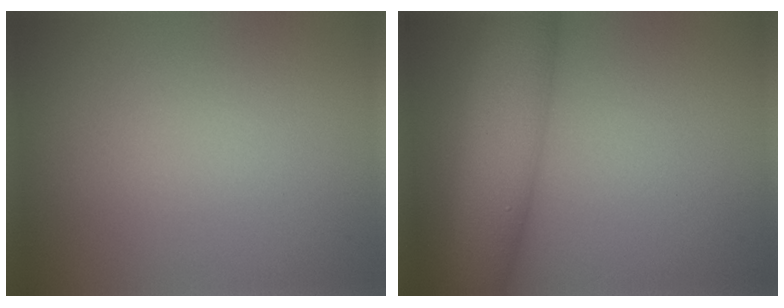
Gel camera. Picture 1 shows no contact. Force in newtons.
{"total": 8.6, "press": 8.6, "slide": 0.3}